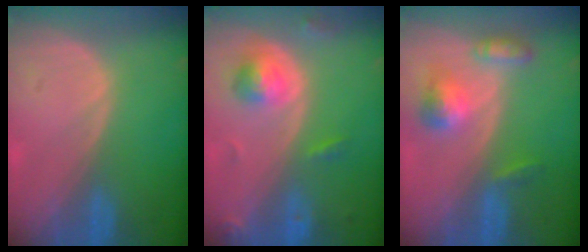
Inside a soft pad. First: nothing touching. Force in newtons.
{"total": 5.4, "press": 5.0, "slide": 2.0}
{"total": 5.7, "press": 5.2, "slide": 2.4}